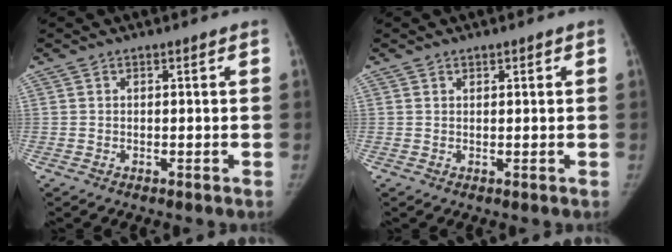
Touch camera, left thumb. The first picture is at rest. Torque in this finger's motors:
{"motor_torque": [-0.38, -0.32, -0.17, 0.23, -0.05]}